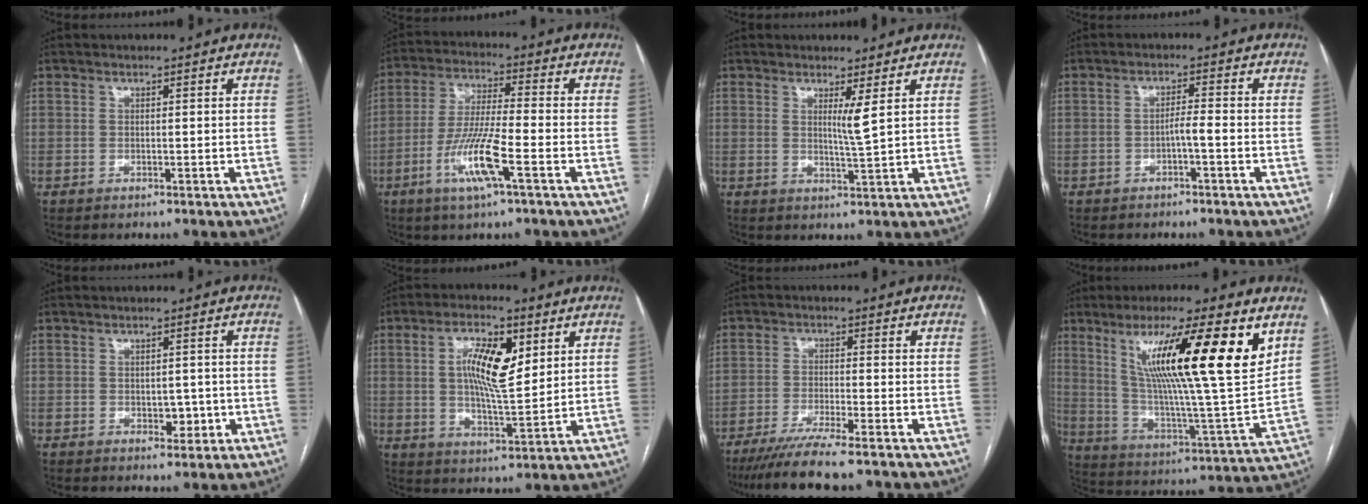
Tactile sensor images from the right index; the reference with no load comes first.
{"total": 10.5, "force": [-4.3, 0.6, 9.6], "torque": [-0.192, -0.010, -0.084]}
{"total": 2.9, "force": [1.2, -0.7, 2.6], "torque": [-0.045, -0.016, 0.024]}
{"total": 2.2, "force": [-1.0, 0.0, 2.0], "torque": [-0.029, 0.003, -0.020]}
{"total": 3.0, "force": [-0.7, 1.9, 2.2], "torque": [-0.023, 0.004, -0.003]}
{"total": 10.4, "force": [3.0, 3.0, 9.5], "torque": [-0.173, 0.005, 0.052]}
{"total": 9.2, "force": [-7.4, -0.2, 5.5], "torque": [-0.083, -0.025, -0.121]}
{"total": 22.1, "force": [10.0, 0.8, 19.7], "torque": [-0.320, -0.002, 0.159]}